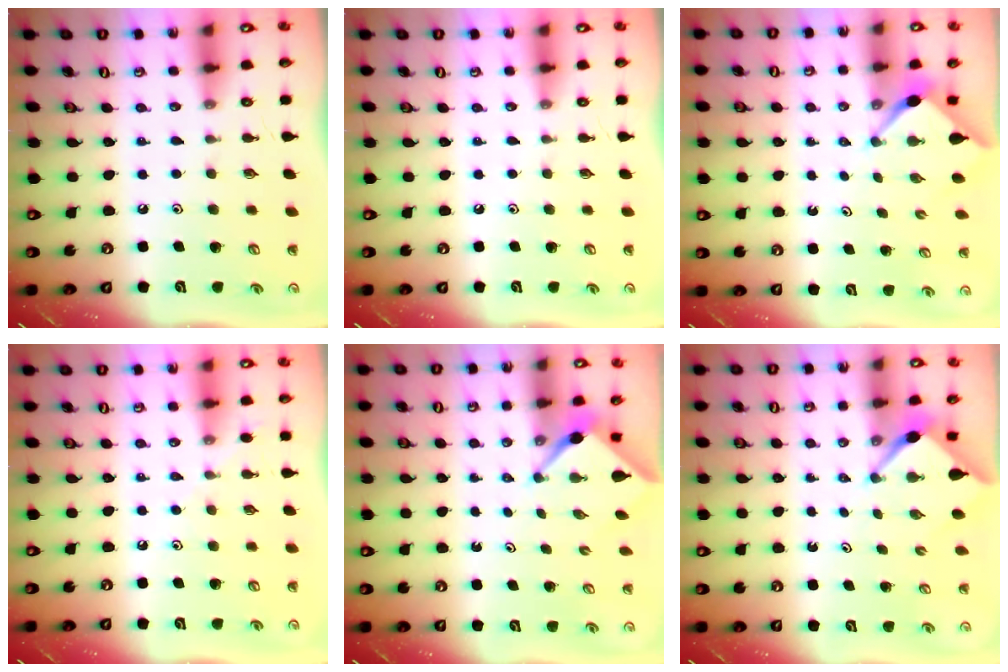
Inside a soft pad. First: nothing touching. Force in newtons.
{"total": 0.0}
{"total": 2.5, "press": 2.5, "slide": 0.3}
{"total": 4.4, "press": 4.3, "slide": 0.7}
{"total": 2.4, "press": 2.4, "slide": 0.3}
{"total": 2.4, "press": 2.4, "slide": 0.1}